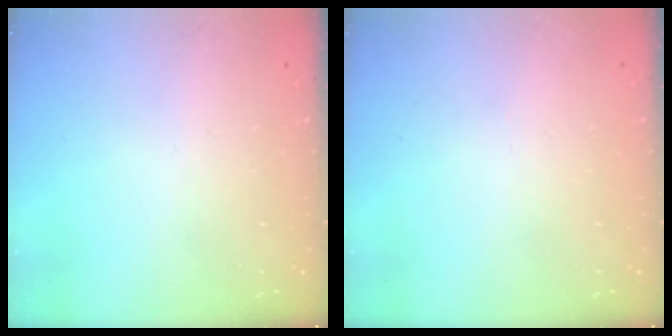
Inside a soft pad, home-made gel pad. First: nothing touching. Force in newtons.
{"total": 0.0}